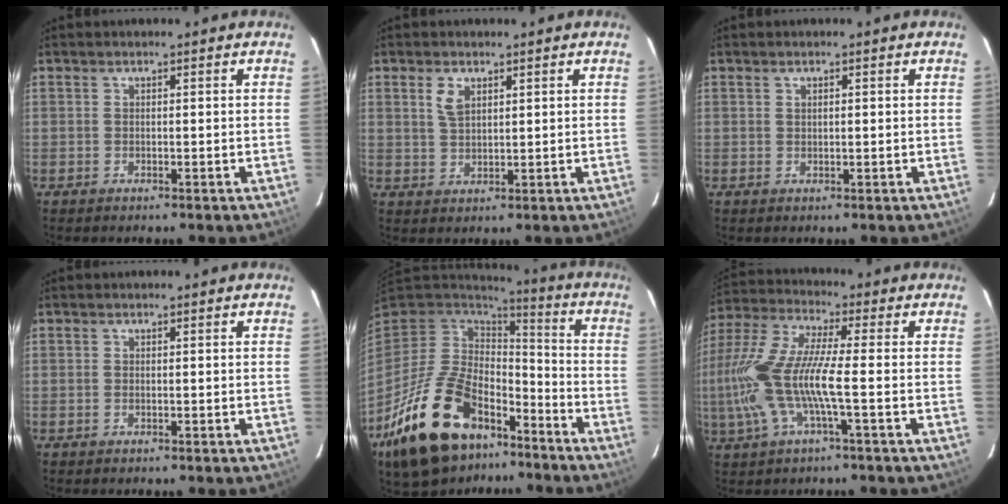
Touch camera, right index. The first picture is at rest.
{"total": 3.5, "force": [1.7, 1.9, 2.4], "torque": [-0.046, 0.003, 0.034]}
{"total": 0.8, "force": [0.3, 0.3, 0.6], "torque": [-0.011, 0.004, 0.006]}
{"total": 0.0}
{"total": 24.9, "force": [-15.0, 13.4, 14.7], "torque": [-0.298, -0.010, -0.236]}
{"total": 15.7, "force": [-2.9, 2.6, 15.2], "torque": [-0.303, -0.007, -0.058]}